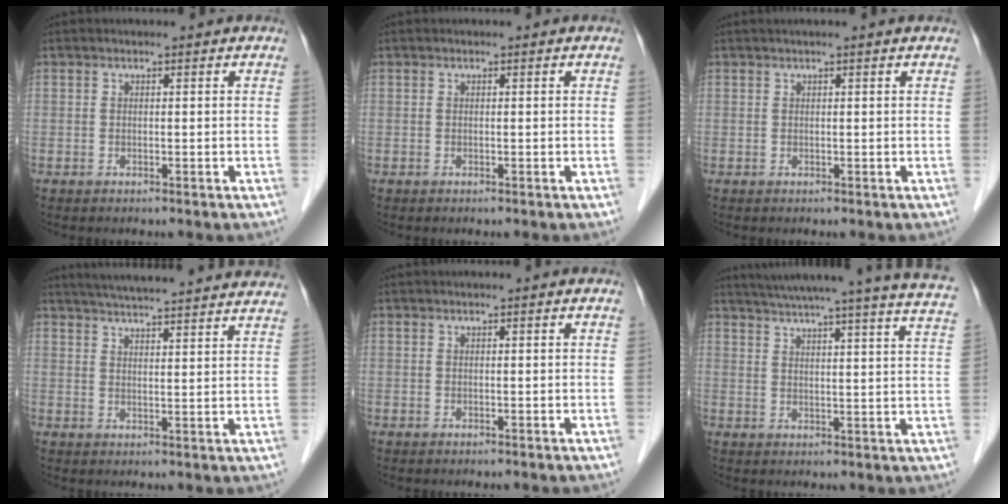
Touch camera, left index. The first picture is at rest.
{"total": 0.0}
{"total": 1.7, "force": [1.4, -0.4, 0.9], "torque": [-0.014, 0.018, 0.028]}
{"total": 22.9, "force": [21.3, 1.0, 8.3], "torque": [-0.131, -0.006, 0.268]}
{"total": 0.9, "force": [0.8, -0.1, 0.4], "torque": [-0.007, 0.008, 0.015]}
{"total": 26.0, "force": [23.1, -0.2, 11.9], "torque": [-0.186, -0.038, 0.281]}